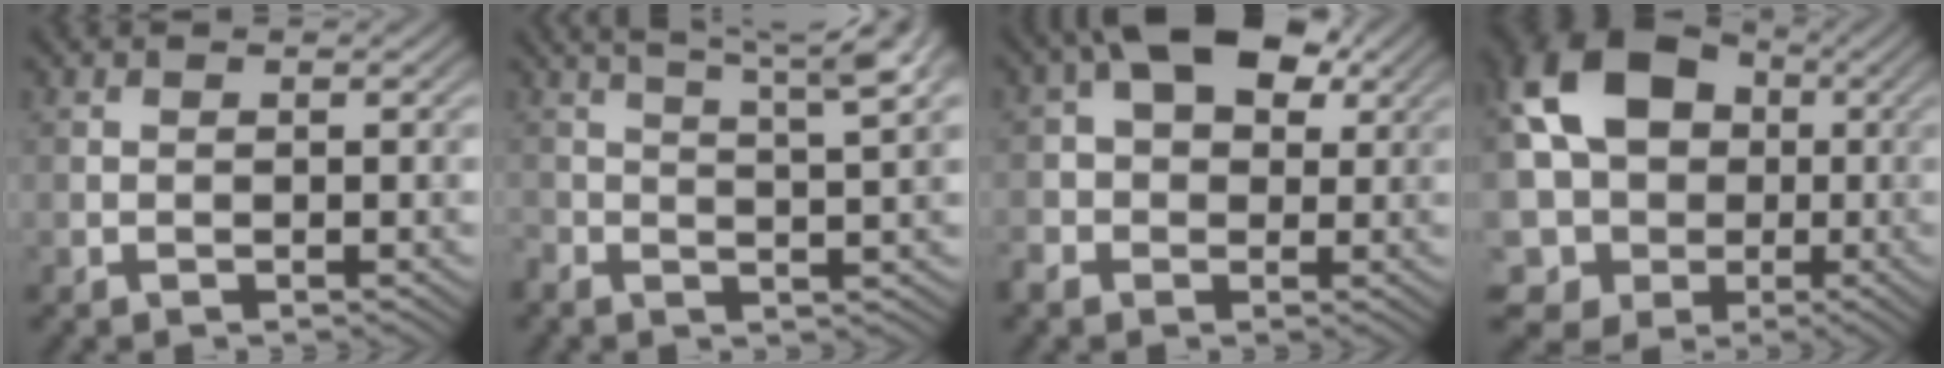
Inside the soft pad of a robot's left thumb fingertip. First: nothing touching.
{"total": 8.4, "force": [4.6, 1.7, 6.8], "torque": [-0.101, 0.030, 0.051]}
{"total": 8.7, "force": [1.8, 6.3, 5.7], "torque": [-0.110, 0.022, 0.016]}
{"total": 16.1, "force": [2.1, 13.1, 9.0], "torque": [-0.218, 0.012, 0.014]}